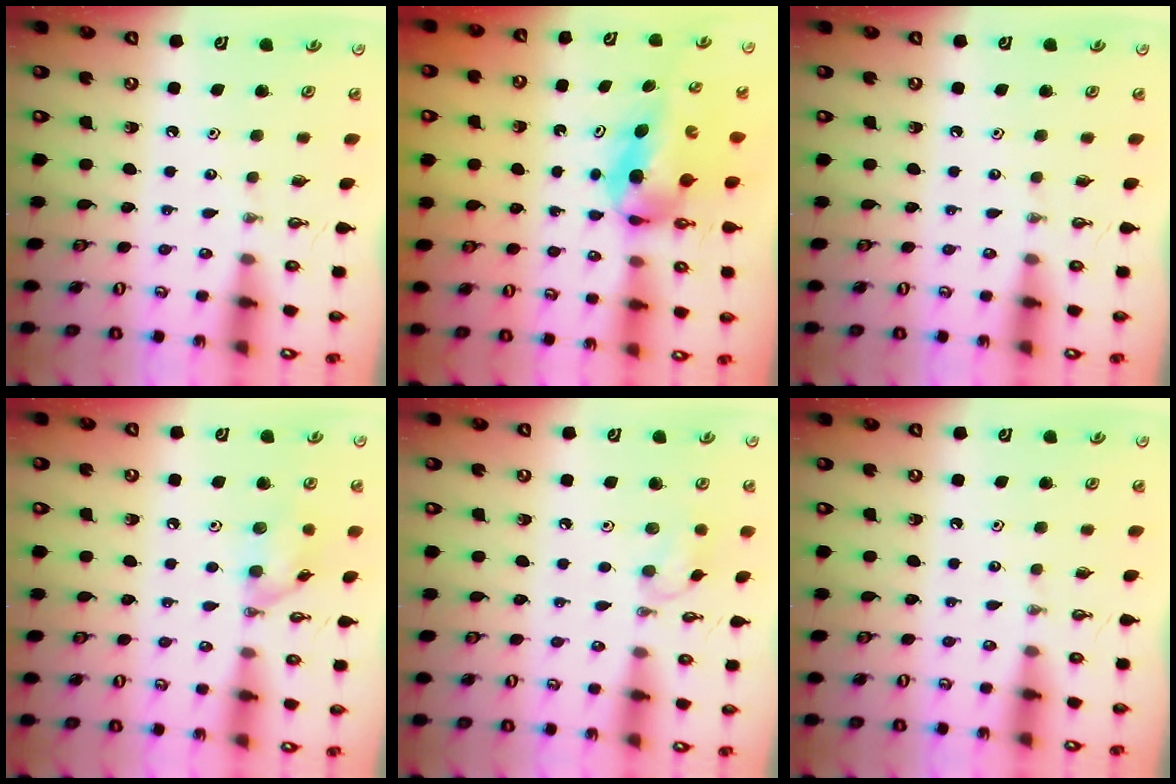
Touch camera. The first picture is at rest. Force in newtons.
{"total": 5.4, "press": 5.2, "slide": 1.5}
{"total": 0.0}
{"total": 9.9, "press": 9.9, "slide": 0.0}
{"total": 7.7, "press": 7.1, "slide": 3.2}
{"total": 0.0}